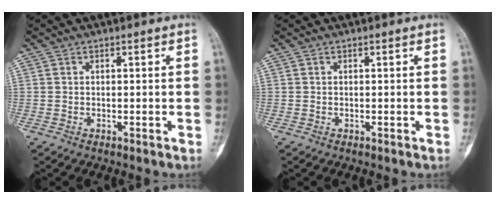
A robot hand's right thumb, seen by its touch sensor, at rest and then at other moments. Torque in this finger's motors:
{"motor_torque": [0.00, 0.00, 0.02, 0.01, 0.00]}